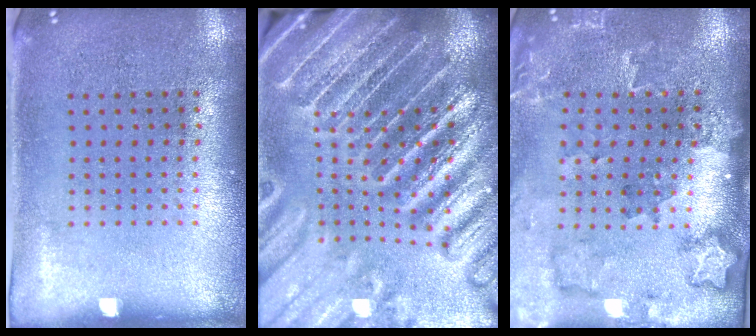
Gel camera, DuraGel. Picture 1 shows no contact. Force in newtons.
{"total": 5.5, "press": 4.8, "slide": 2.7}
{"total": 1.8, "press": 1.7, "slide": 0.4}